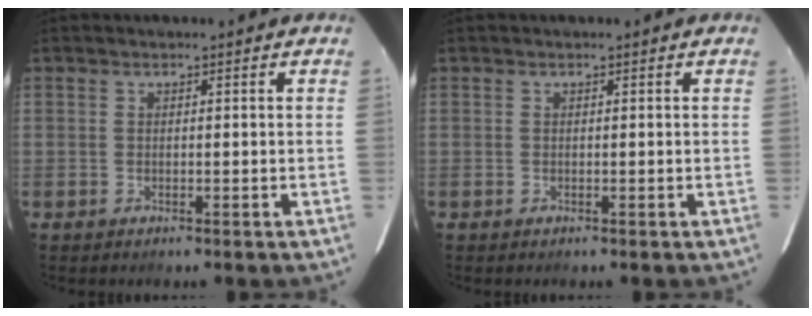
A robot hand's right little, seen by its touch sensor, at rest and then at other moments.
{"total": 0.0}